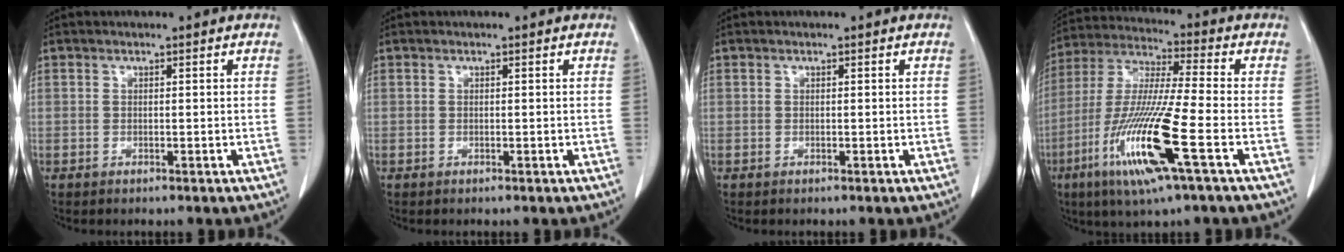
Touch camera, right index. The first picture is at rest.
{"total": 0.0}
{"total": 0.0}
{"total": 16.3, "force": [-6.3, 0.1, 15.1], "torque": [-0.316, -0.022, -0.120]}